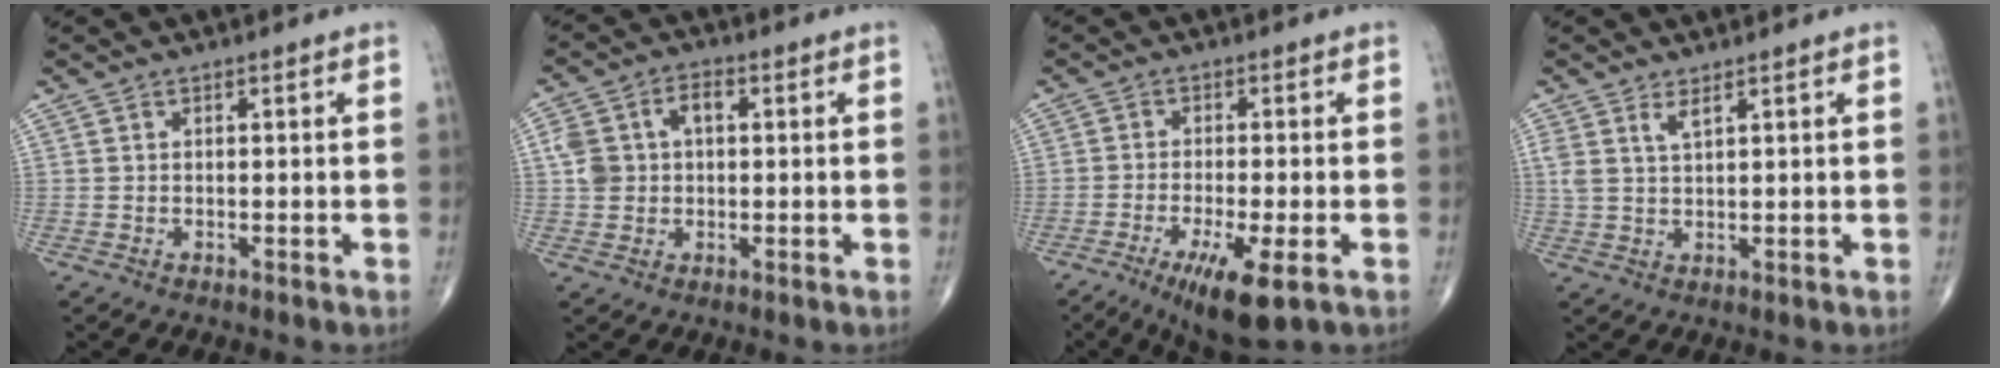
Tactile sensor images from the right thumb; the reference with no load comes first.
{"total": 7.3, "force": [1.0, 5.2, 4.9], "torque": [-0.087, 0.023, 0.018]}
{"total": 9.2, "force": [-4.3, 1.8, 8.0], "torque": [-0.141, -0.013, -0.067]}
{"total": 2.7, "force": [1.7, 0.7, 2.0], "torque": [-0.045, -0.007, 0.040]}